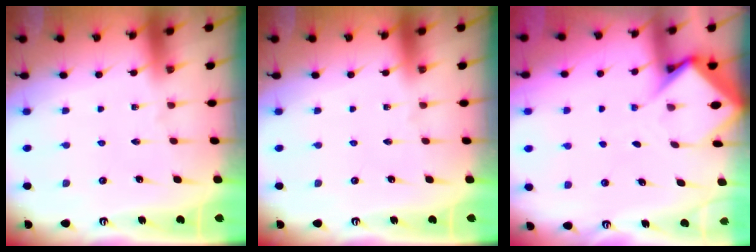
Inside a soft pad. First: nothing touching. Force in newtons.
{"total": 0.0}
{"total": 5.8, "press": 5.8, "slide": 0.6}